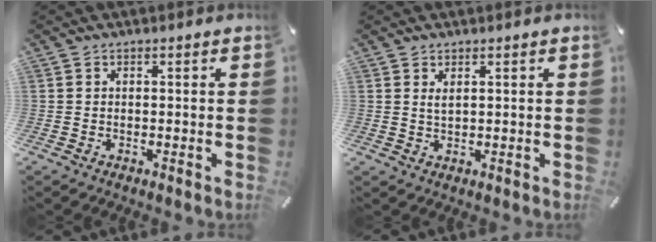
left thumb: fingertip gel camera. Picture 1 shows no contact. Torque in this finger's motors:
{"motor_torque": [0.17, -0.26, 0.16, -0.17, 0.08]}